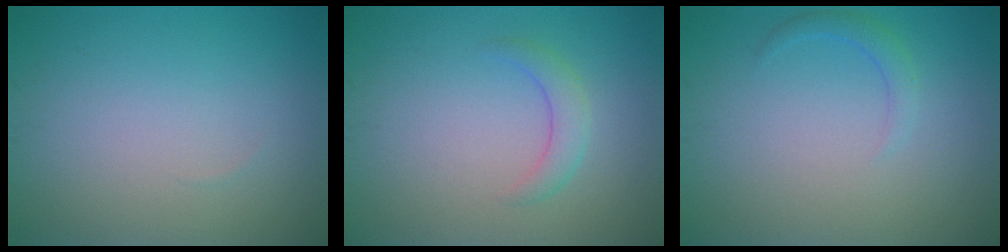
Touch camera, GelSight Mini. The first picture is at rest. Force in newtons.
{"total": 1.9, "press": 1.9, "slide": 0.2}
{"total": 1.3, "press": 1.3, "slide": 0.1}